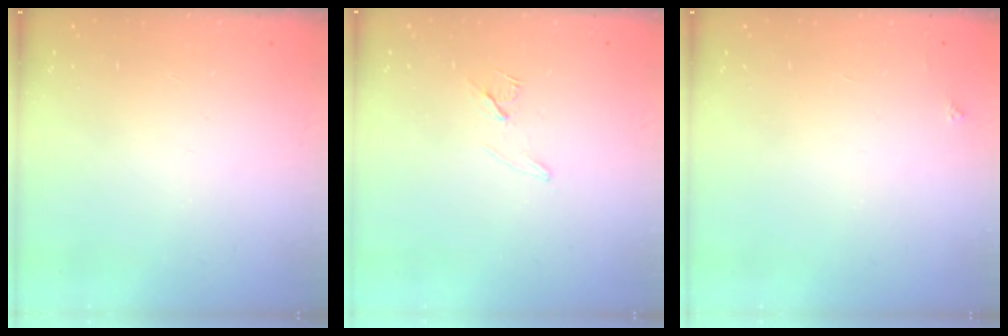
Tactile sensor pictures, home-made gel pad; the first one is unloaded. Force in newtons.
{"total": 6.7, "press": 6.0, "slide": 3.0}
{"total": 2.1, "press": 2.1, "slide": 0.3}